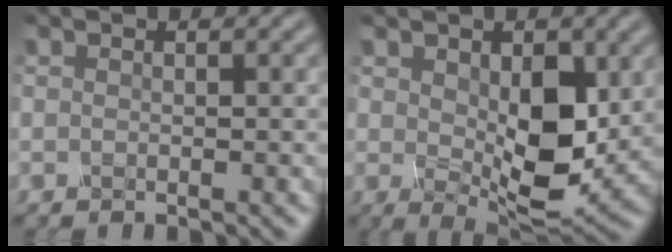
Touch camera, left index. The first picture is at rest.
{"total": 6.8, "force": [0.4, 3.7, 5.7], "torque": [-0.102, -0.010, 0.019]}